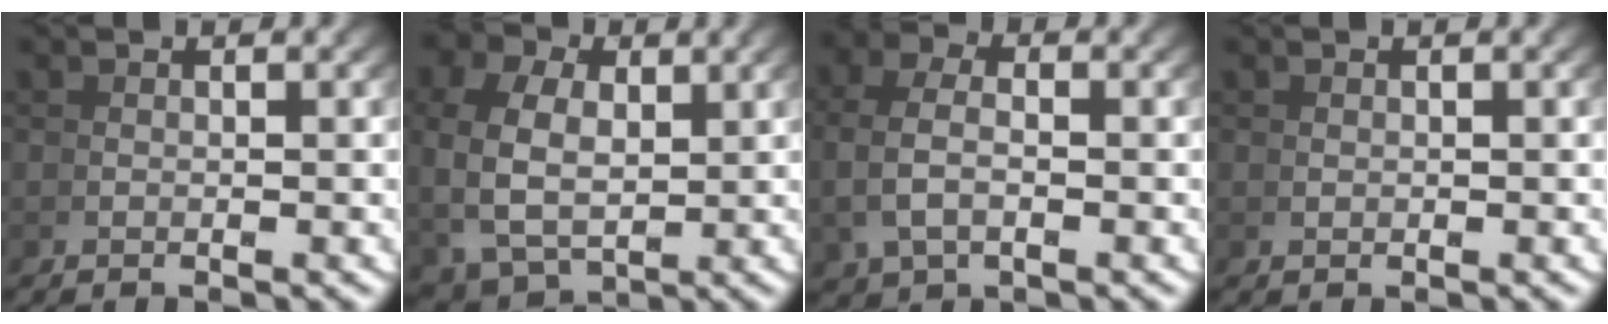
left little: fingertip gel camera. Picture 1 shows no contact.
{"total": 7.3, "force": [0.9, 5.6, 4.6], "torque": [-0.105, -0.024, 0.028]}
{"total": 2.9, "force": [0.2, 1.6, 2.4], "torque": [-0.060, -0.006, 0.014]}
{"total": 0.5, "force": [0.3, -0.4, -0.1], "torque": [-0.001, -0.005, 0.013]}